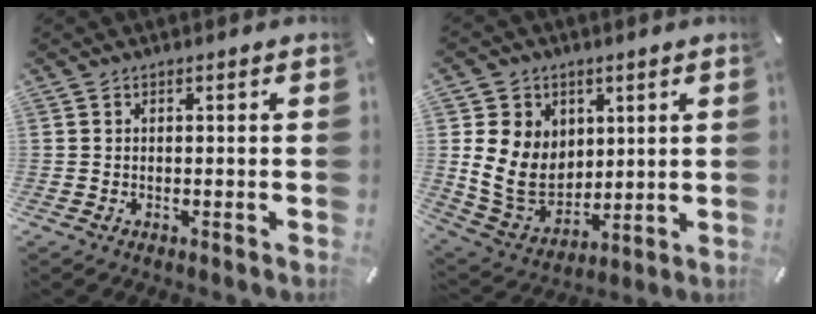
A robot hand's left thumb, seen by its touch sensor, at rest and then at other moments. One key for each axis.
{"total": 12.4, "fx": 1.9, "fy": 11.0, "fz": 5.3, "tx": -0.118, "ty": -0.015, "tz": 0.044}